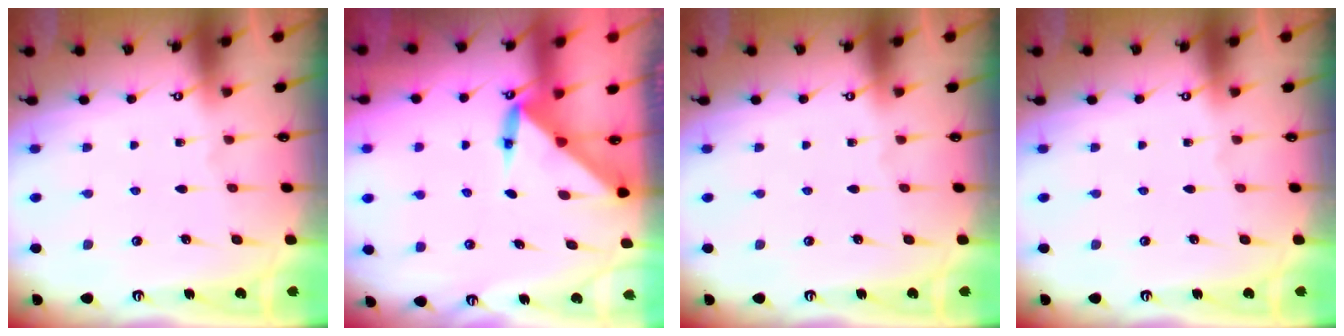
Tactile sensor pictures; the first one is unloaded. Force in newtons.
{"total": 3.5, "press": 3.5, "slide": 0.2}
{"total": 0.0}
{"total": 0.0}